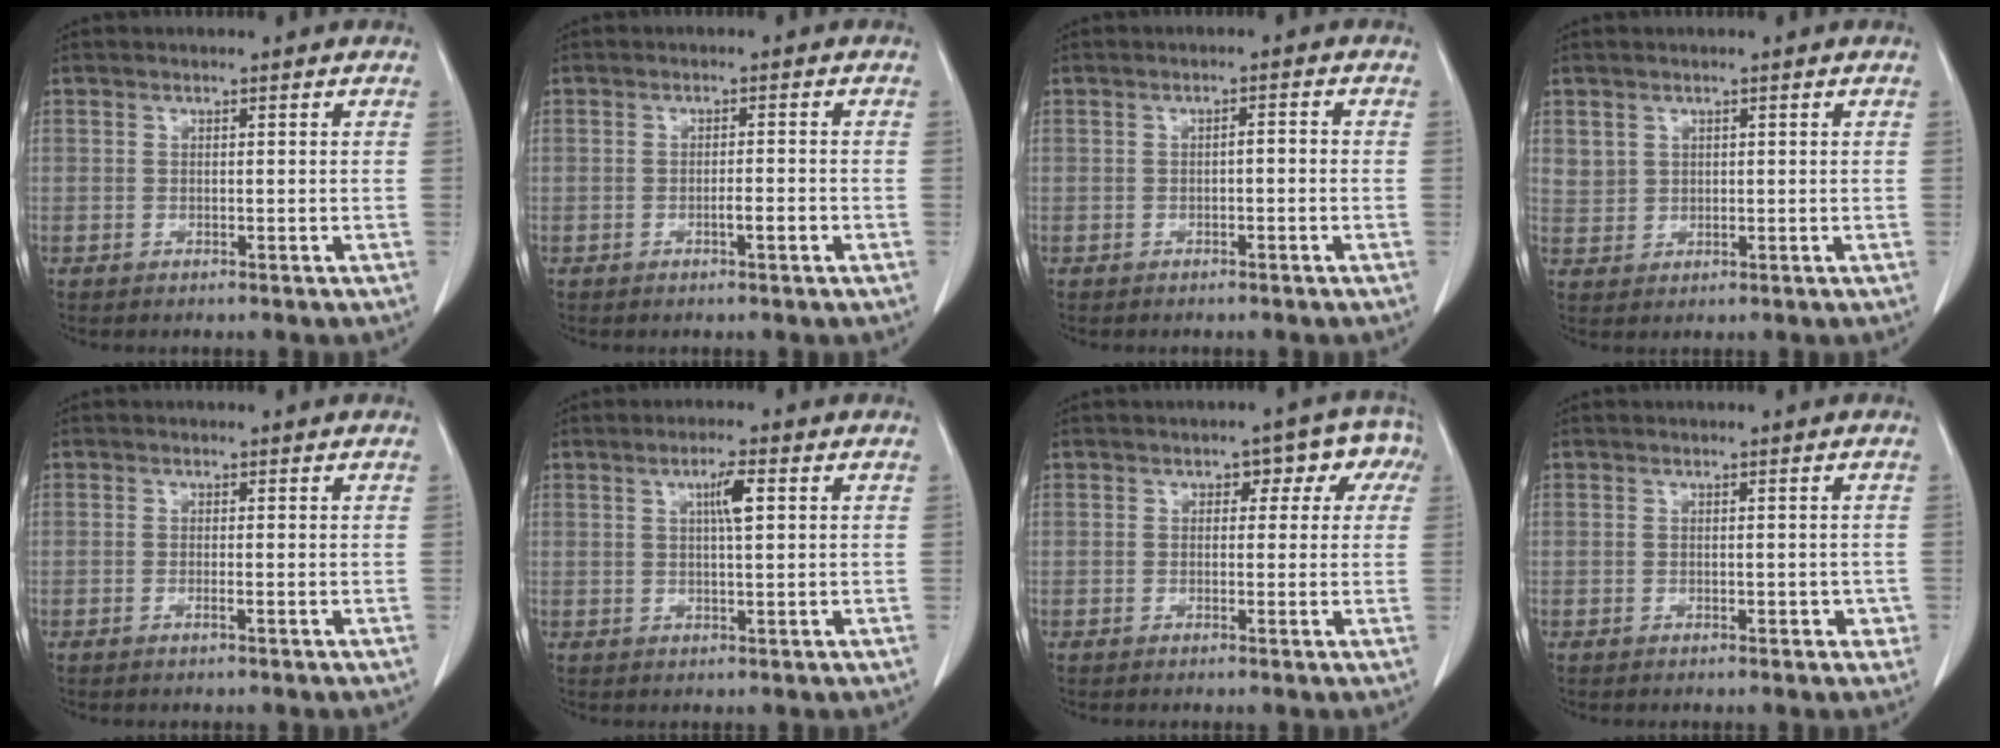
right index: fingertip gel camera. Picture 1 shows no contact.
{"total": 1.9, "force": [-0.9, 0.2, 1.7], "torque": [-0.028, 0.001, -0.014]}
{"total": 1.4, "force": [-0.4, 0.5, 1.3], "torque": [-0.018, 0.005, -0.006]}
{"total": 2.6, "force": [1.4, 2.2, 0.4], "torque": [0.004, 0.002, 0.028]}
{"total": 0.7, "force": [-0.4, -0.1, 0.6], "torque": [-0.012, -0.001, -0.005]}
{"total": 3.8, "force": [1.2, 0.4, 3.5], "torque": [-0.060, 0.002, 0.019]}
{"total": 5.9, "force": [1.6, 3.7, 4.3], "torque": [-0.028, 0.039, 0.013]}
{"total": 2.0, "force": [-0.6, 1.4, 1.3], "torque": [-0.006, 0.009, -0.004]}